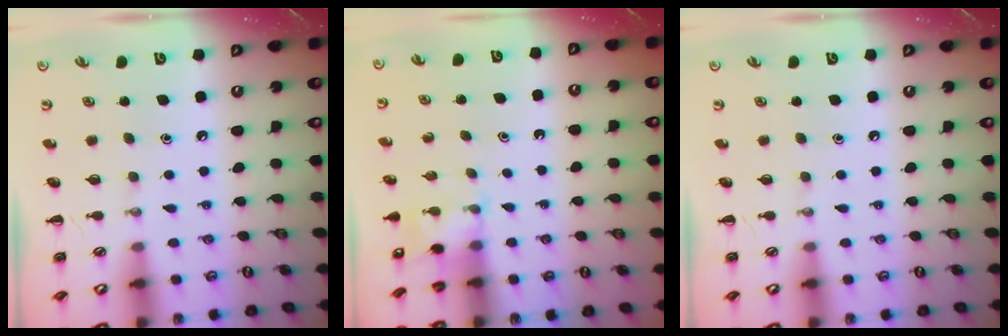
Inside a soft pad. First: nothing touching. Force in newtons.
{"total": 3.6, "press": 3.5, "slide": 0.9}
{"total": 0.0}